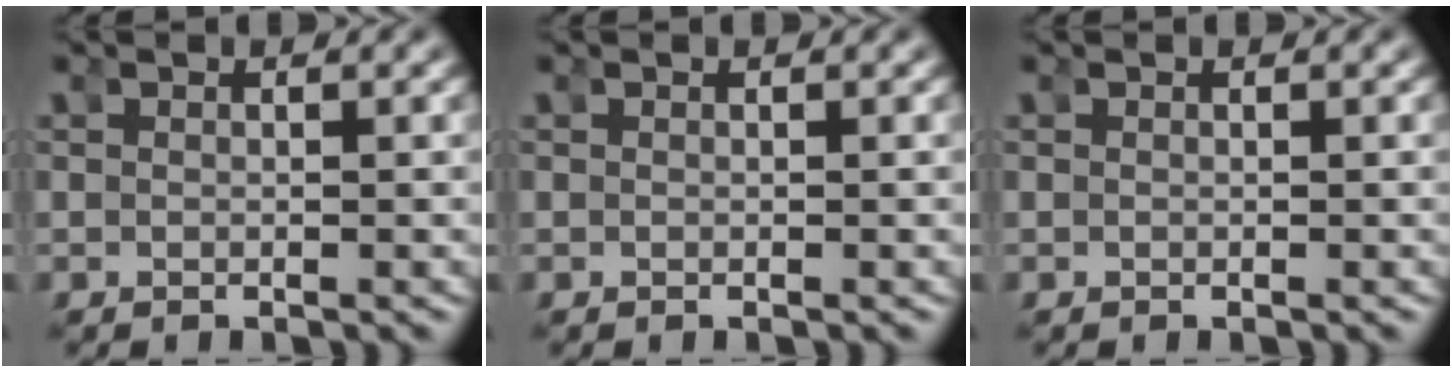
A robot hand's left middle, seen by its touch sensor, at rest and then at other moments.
{"total": 0.0}
{"total": 0.0}